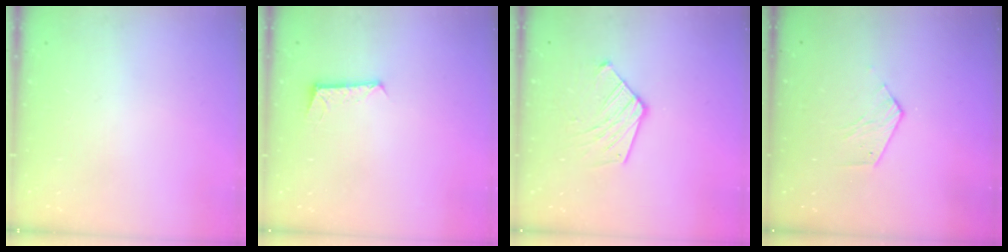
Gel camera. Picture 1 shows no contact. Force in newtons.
{"total": 6.1, "press": 6.0, "slide": 0.4}
{"total": 11.1, "press": 11.0, "slide": 0.9}
{"total": 3.7, "press": 3.7, "slide": 0.3}